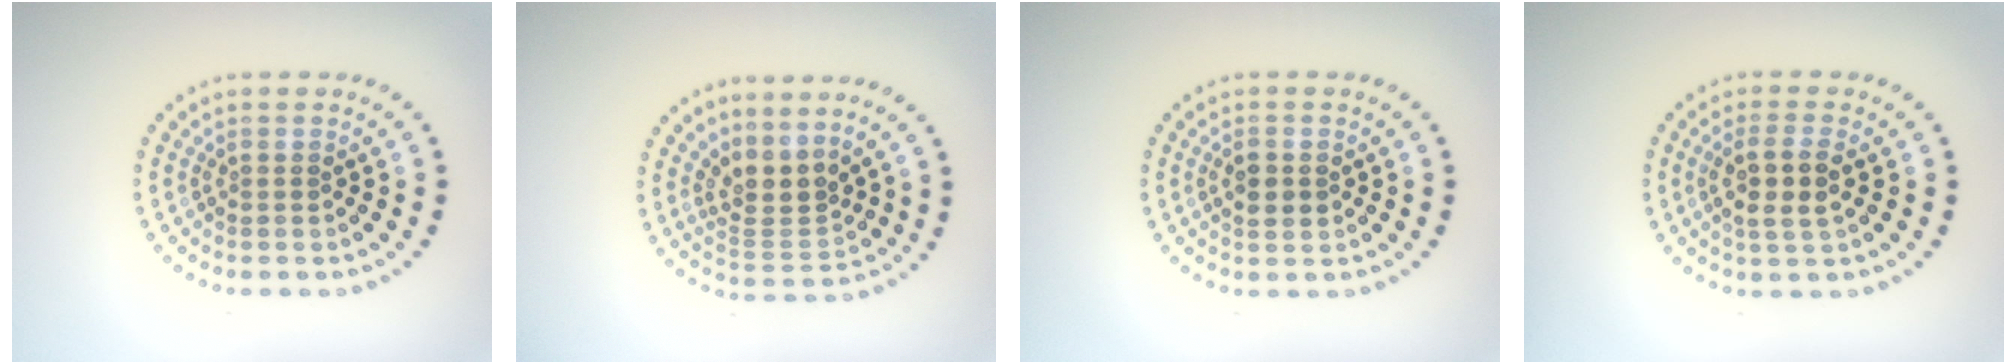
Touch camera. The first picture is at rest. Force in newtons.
{"total": 3.1, "press": 2.2, "slide": 2.2}
{"total": 1.8, "press": 1.8, "slide": 0.1}
{"total": 3.1, "press": 2.9, "slide": 1.1}